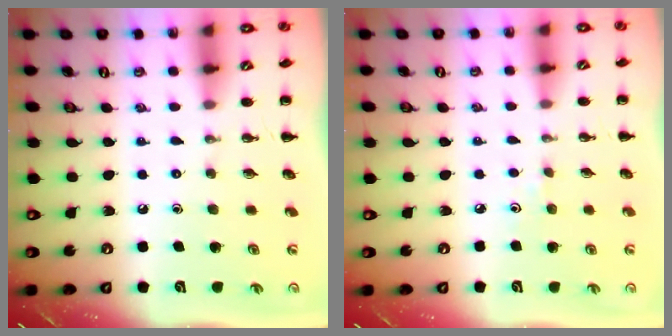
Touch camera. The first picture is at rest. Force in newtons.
{"total": 2.9, "press": 2.7, "slide": 0.9}